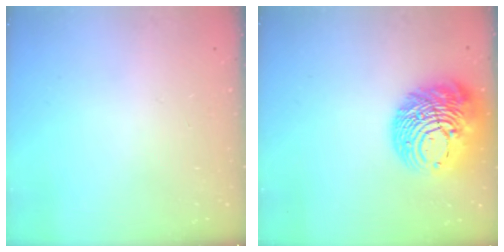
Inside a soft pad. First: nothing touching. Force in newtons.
{"total": 18.4, "press": 18.2, "slide": 2.1}